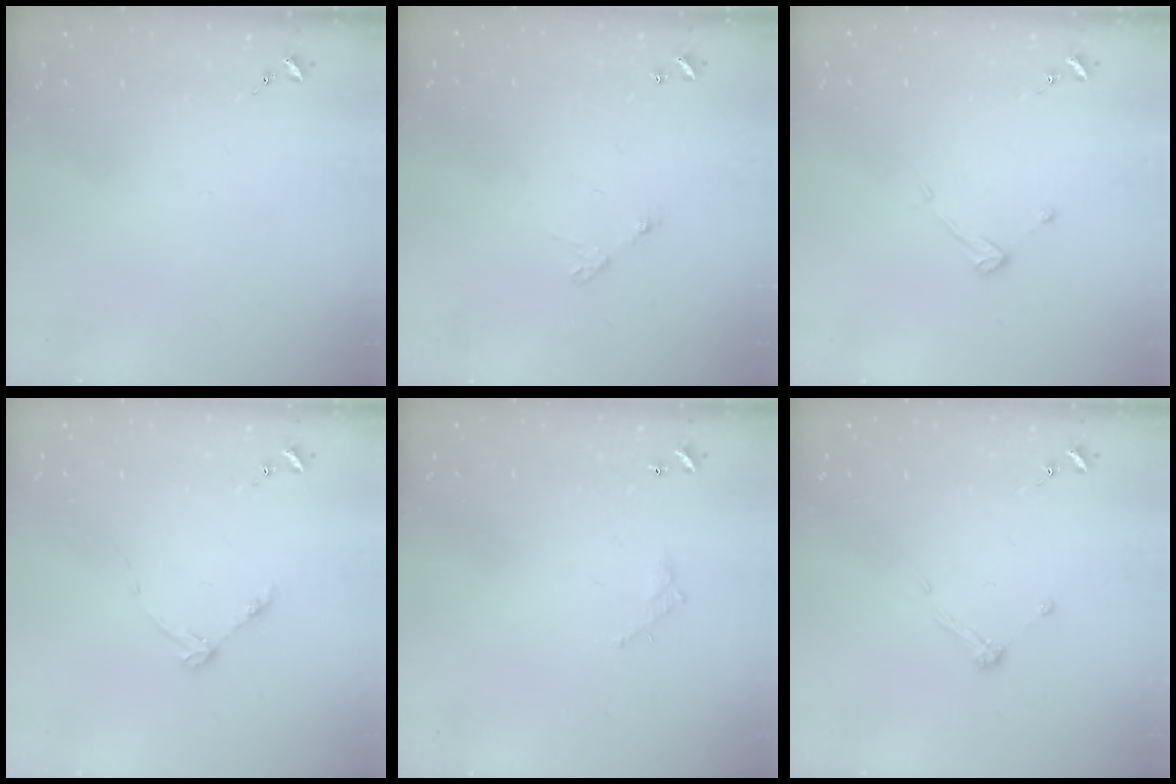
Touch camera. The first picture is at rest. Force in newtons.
{"total": 4.9, "press": 4.8, "slide": 0.3}
{"total": 3.8, "press": 3.8, "slide": 0.3}
{"total": 3.3, "press": 3.3, "slide": 0.5}
{"total": 3.5, "press": 3.5, "slide": 0.2}
{"total": 4.3, "press": 4.3, "slide": 0.2}